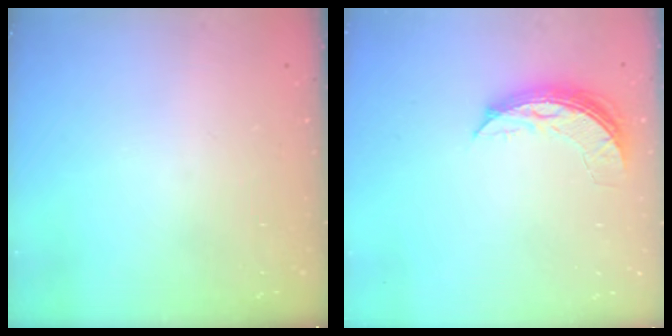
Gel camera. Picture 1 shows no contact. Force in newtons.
{"total": 7.4, "press": 7.4, "slide": 0.6}